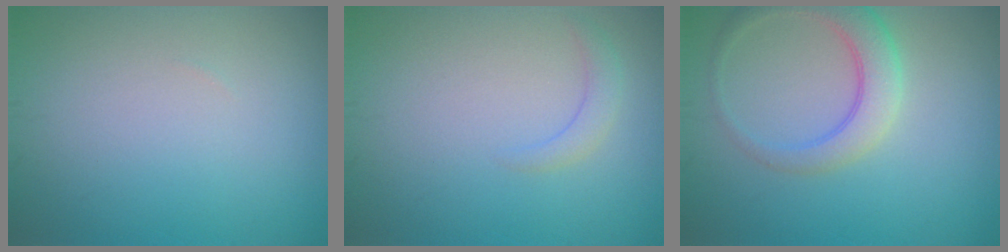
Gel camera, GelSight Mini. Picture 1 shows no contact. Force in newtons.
{"total": 1.4, "press": 1.3, "slide": 0.3}
{"total": 4.0, "press": 4.0, "slide": 0.3}